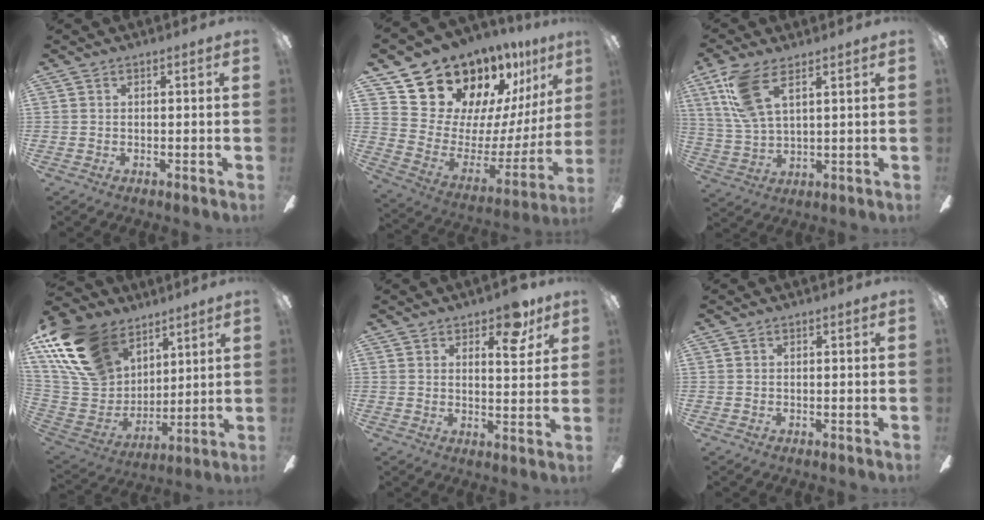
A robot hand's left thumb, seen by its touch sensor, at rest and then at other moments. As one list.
[{"total": 18.1, "force": [15.4, 8.5, 4.2], "torque": [-0.073, -0.139, 0.292]}, {"total": 11.5, "force": [6.5, 4.4, 8.4], "torque": [-0.187, -0.010, 0.120]}, {"total": 21.6, "force": [12.8, 14.0, 10.4], "torque": [-0.258, -0.051, 0.244]}, {"total": 8.1, "force": [5.2, 3.8, 4.9], "torque": [-0.053, -0.019, 0.085]}, {"total": 0.0}]